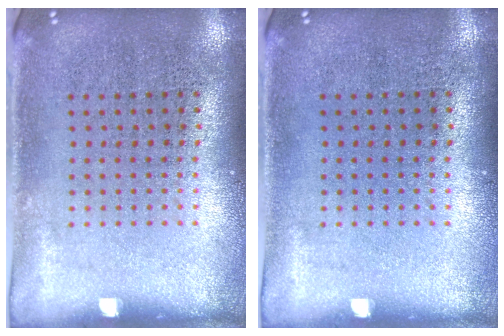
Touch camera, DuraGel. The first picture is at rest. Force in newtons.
{"total": 0.0}